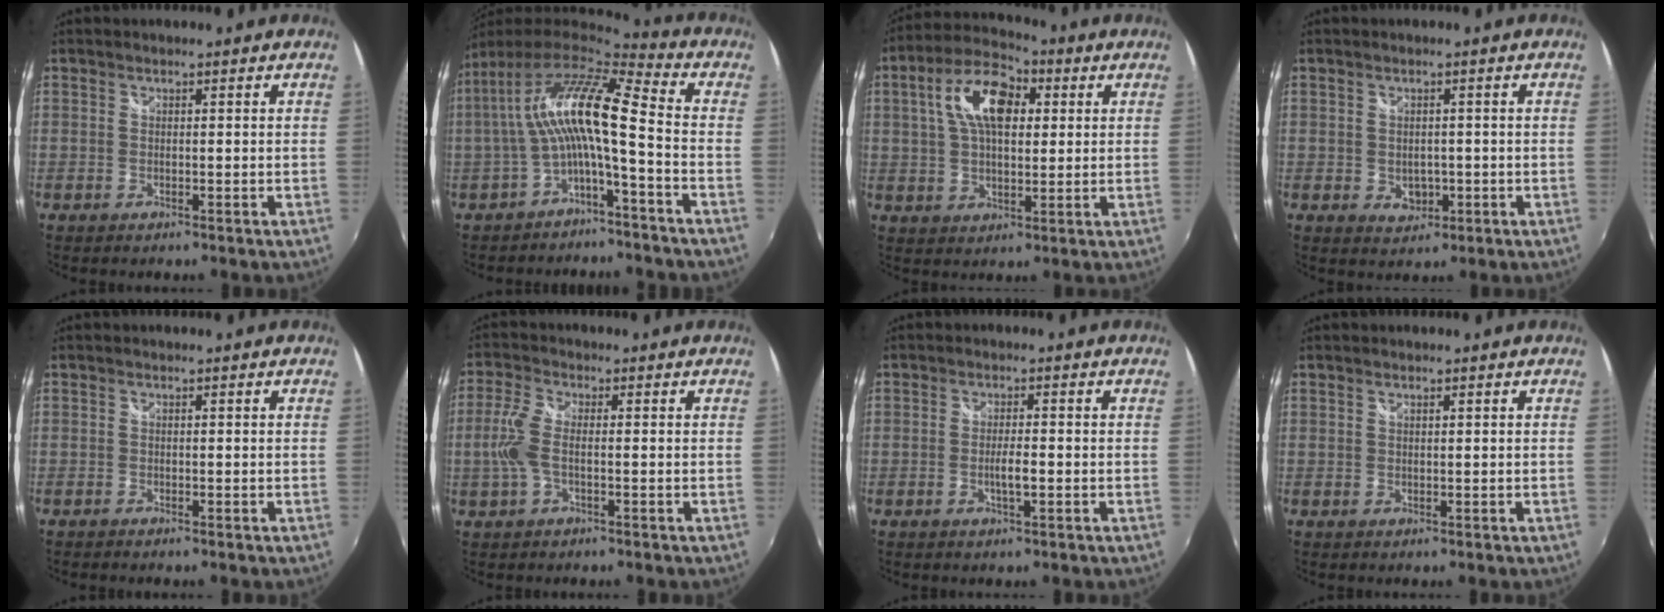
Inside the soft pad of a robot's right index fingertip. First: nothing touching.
{"total": 12.6, "force": [-0.3, 1.4, 12.5], "torque": [-0.241, 0.020, -0.010]}
{"total": 12.4, "force": [3.4, 6.5, 10.0], "torque": [-0.182, 0.030, 0.053]}
{"total": 3.4, "force": [-0.6, 2.9, 1.8], "torque": [-0.031, -0.002, -0.003]}
{"total": 0.0}
{"total": 5.9, "force": [-0.8, 2.1, 5.4], "torque": [-0.122, 0.004, -0.015]}
{"total": 2.6, "force": [-0.7, 0.3, 2.5], "torque": [-0.045, 0.000, -0.011]}
{"total": 0.6, "force": [0.5, -0.1, 0.3], "torque": [-0.004, 0.002, 0.008]}